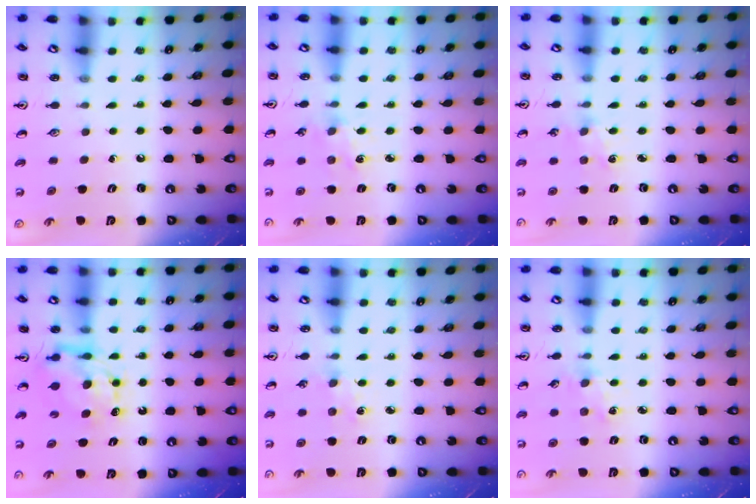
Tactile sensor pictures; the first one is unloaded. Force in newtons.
{"total": 2.4, "press": 2.4, "slide": 0.3}
{"total": 0.8, "press": 0.8, "slide": 0.2}
{"total": 7.5, "press": 7.5, "slide": 0.6}
{"total": 2.3, "press": 2.3, "slide": 0.3}
{"total": 2.9, "press": 2.9, "slide": 0.5}